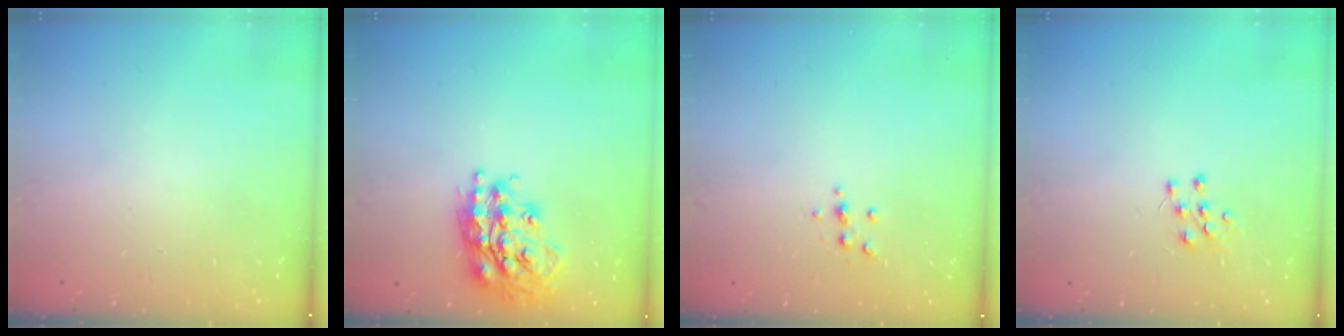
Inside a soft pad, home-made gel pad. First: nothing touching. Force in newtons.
{"total": 19.2, "press": 19.1, "slide": 1.6}
{"total": 3.6, "press": 3.5, "slide": 0.9}
{"total": 6.3, "press": 6.3, "slide": 0.5}